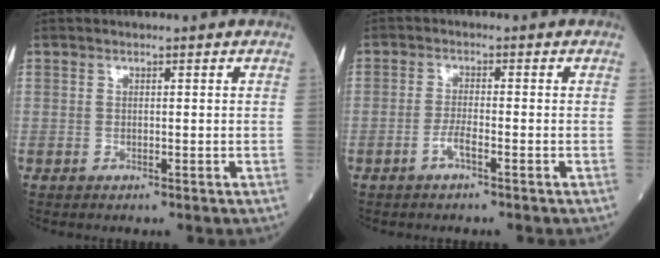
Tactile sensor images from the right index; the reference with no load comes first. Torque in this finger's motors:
{"motor_torque": [0.07, 0.05, 0.21, 0.04]}